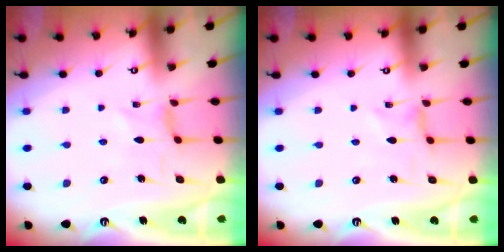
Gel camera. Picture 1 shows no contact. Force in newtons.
{"total": 0.0}